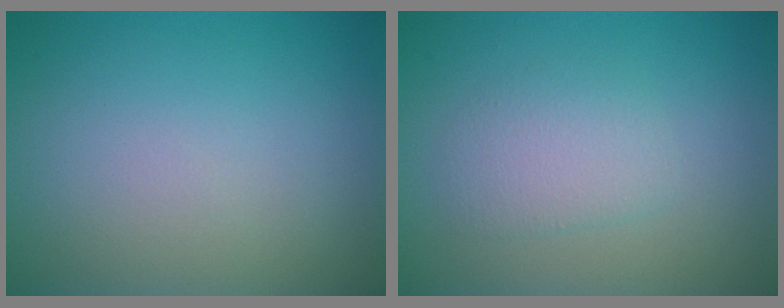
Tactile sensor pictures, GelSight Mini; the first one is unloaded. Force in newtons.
{"total": 2.3, "press": 2.3, "slide": 0.1}